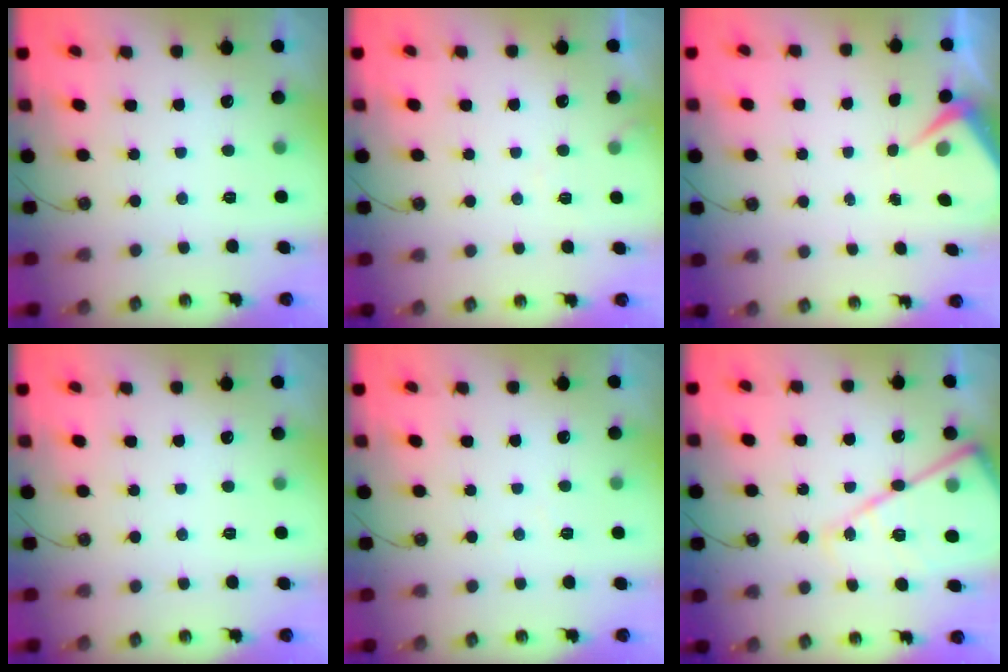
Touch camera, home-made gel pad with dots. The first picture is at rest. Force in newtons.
{"total": 3.4, "press": 3.3, "slide": 0.6}
{"total": 3.7, "press": 3.6, "slide": 0.6}
{"total": 0.0}
{"total": 4.1, "press": 4.0, "slide": 0.7}
{"total": 19.0, "press": 18.9, "slide": 1.7}